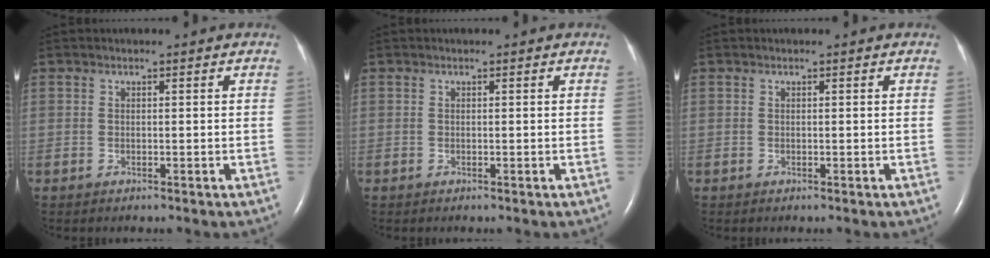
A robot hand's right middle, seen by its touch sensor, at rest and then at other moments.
{"total": 0.0}
{"total": 0.0}